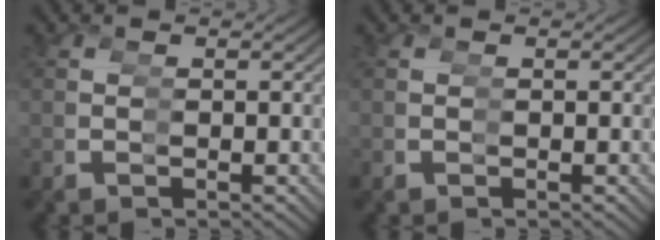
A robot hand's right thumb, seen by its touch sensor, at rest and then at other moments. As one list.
[{"total": 0.0}]